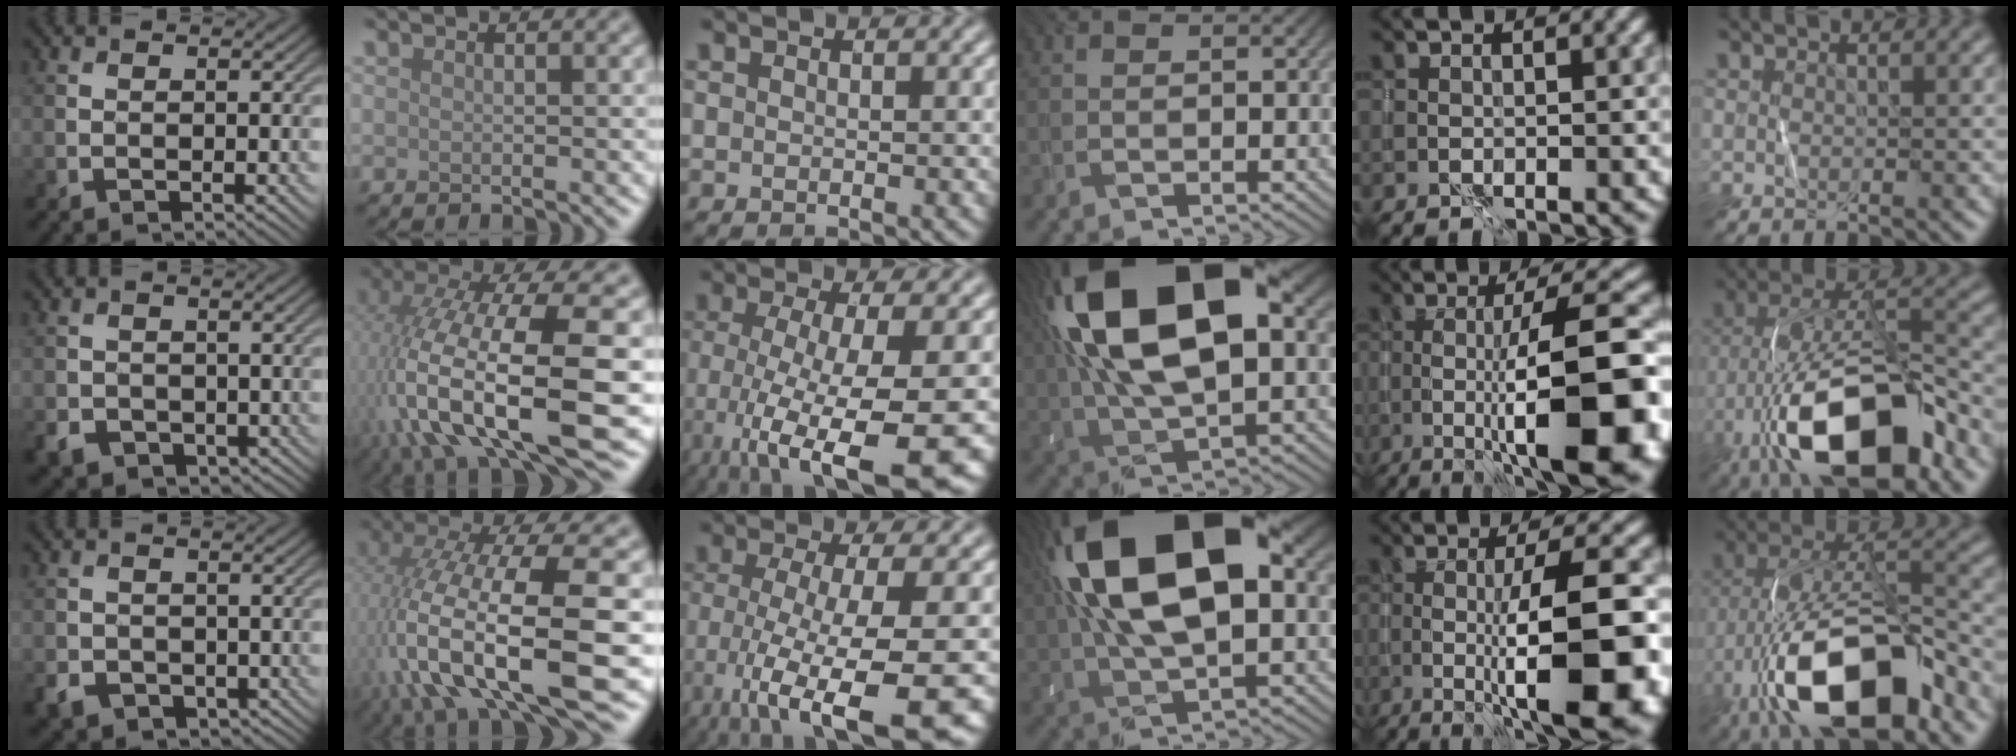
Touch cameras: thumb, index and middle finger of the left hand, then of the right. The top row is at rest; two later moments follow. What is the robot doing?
{"motion": "wrap", "object": "ribbon"}